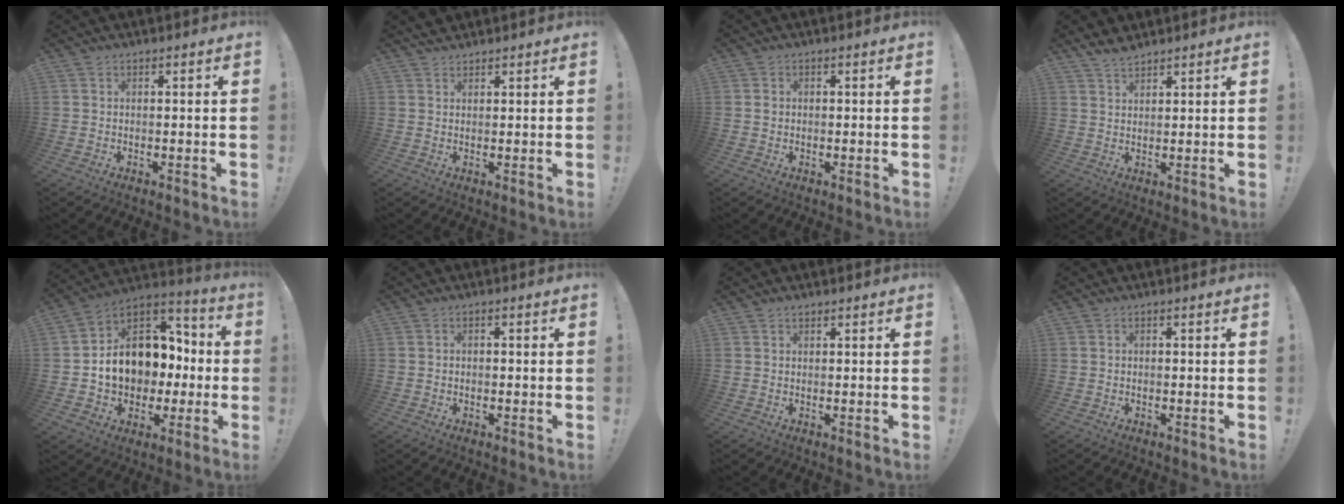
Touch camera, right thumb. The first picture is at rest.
{"total": 1.9, "force": [1.7, 0.8, 0.1], "torque": [-0.004, -0.009, 0.033]}
{"total": 0.9, "force": [0.0, 0.8, 0.3], "torque": [0.003, 0.000, -0.001]}
{"total": 3.7, "force": [3.3, 1.1, 1.3], "torque": [-0.032, -0.020, 0.063]}
{"total": 15.0, "force": [0.2, 12.6, 8.1], "torque": [-0.126, -0.001, 0.025]}
{"total": 1.3, "force": [-1.0, 0.7, 0.6], "torque": [-0.014, 0.005, -0.016]}
{"total": 0.6, "force": [0.5, 0.3, 0.2], "torque": [-0.002, -0.001, 0.009]}
{"total": 0.6, "force": [-0.5, 0.3, 0.2], "torque": [-0.008, 0.004, -0.009]}